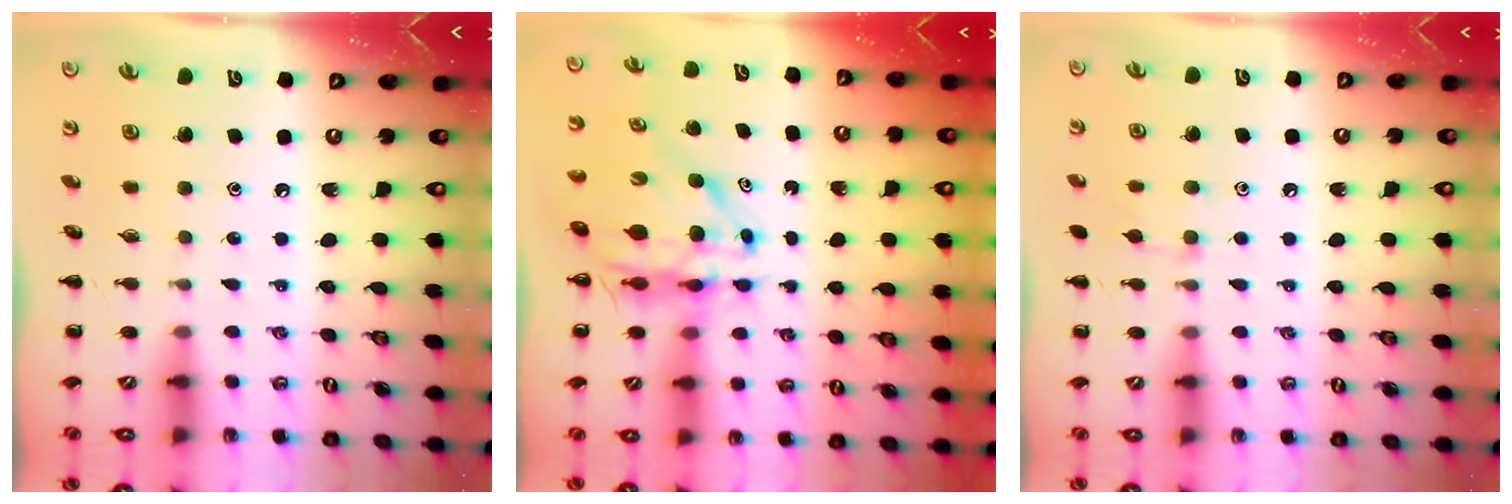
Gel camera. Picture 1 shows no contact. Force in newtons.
{"total": 10.0, "press": 9.4, "slide": 3.4}
{"total": 7.3, "press": 7.0, "slide": 2.3}